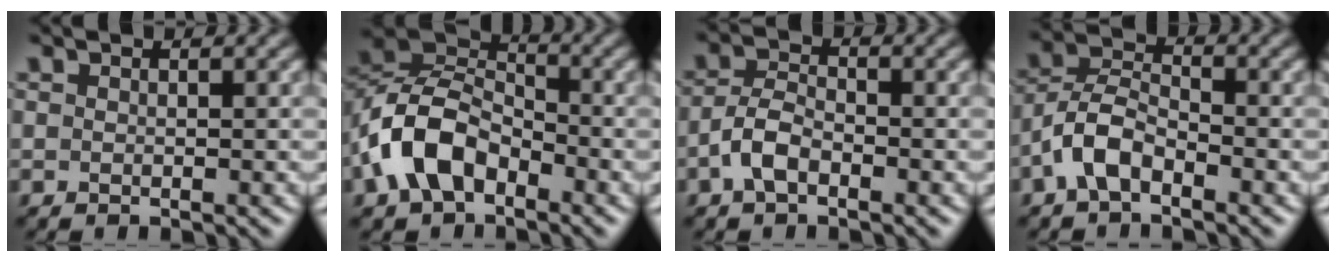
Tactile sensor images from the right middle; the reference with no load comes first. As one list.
[{"total": 7.4, "force": [-3.3, 4.6, 4.7], "torque": [-0.095, 0.012, -0.073]}, {"total": 3.0, "force": [-1.5, 1.5, 2.1], "torque": [-0.043, 0.009, -0.038]}, {"total": 4.1, "force": [-2.3, 2.0, 2.7], "torque": [-0.050, 0.013, -0.055]}]